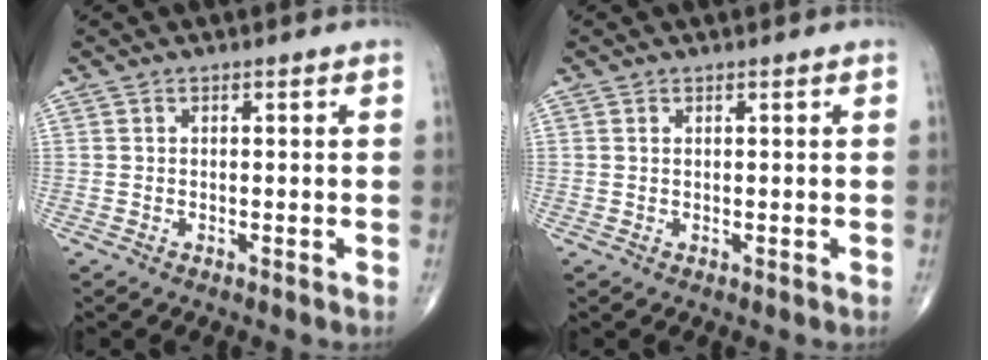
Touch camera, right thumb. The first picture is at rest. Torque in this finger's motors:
{"motor_torque": [0.29, 0.24, 0.09, 0.22, 0.01]}